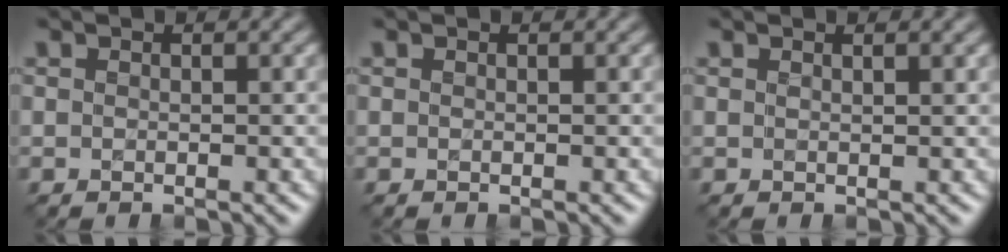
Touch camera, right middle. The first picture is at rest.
{"total": 0.0}
{"total": 0.9, "force": [0.7, 0.2, 0.6], "torque": [-0.008, 0.001, 0.011]}